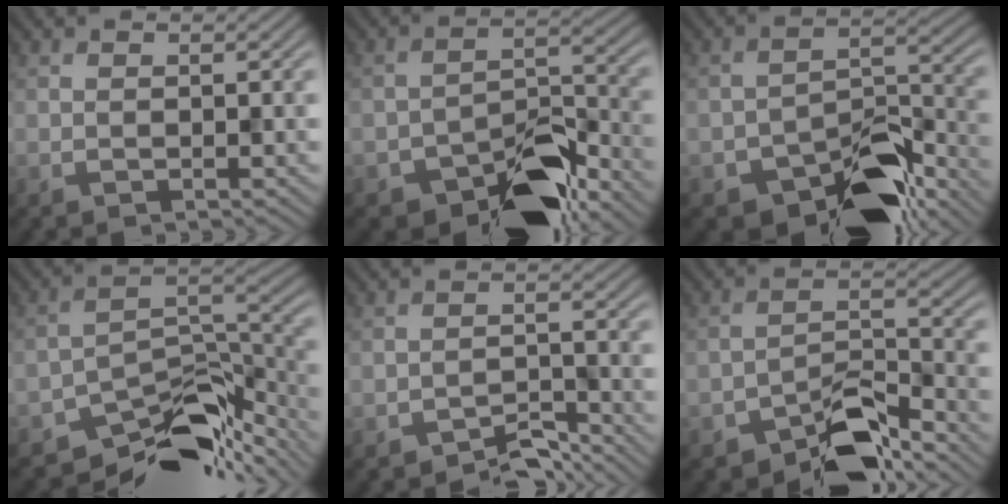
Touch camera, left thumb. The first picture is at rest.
{"total": 10.0, "force": [-7.0, 4.5, 5.5], "torque": [-0.072, -0.003, -0.127]}
{"total": 11.2, "force": [-7.8, 5.3, 6.0], "torque": [-0.079, -0.009, -0.138]}
{"total": 12.3, "force": [-9.4, 5.1, 6.0], "torque": [-0.100, -0.011, -0.156]}
{"total": 3.7, "force": [-3.4, 1.0, 1.2], "torque": [-0.017, 0.004, -0.062]}
{"total": 8.1, "force": [-6.2, 3.0, 4.2], "torque": [-0.061, 0.006, -0.123]}